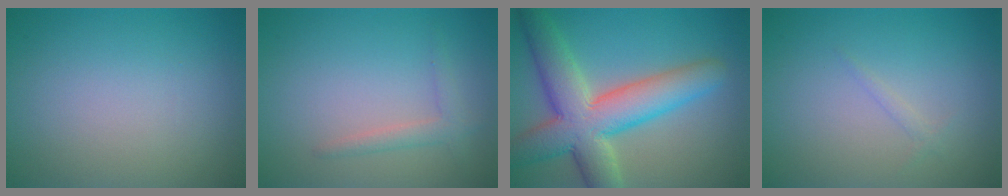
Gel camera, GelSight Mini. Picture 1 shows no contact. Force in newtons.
{"total": 1.6, "press": 1.6, "slide": 0.0}
{"total": 9.5, "press": 9.5, "slide": 0.7}
{"total": 0.6, "press": 0.6, "slide": 0.1}